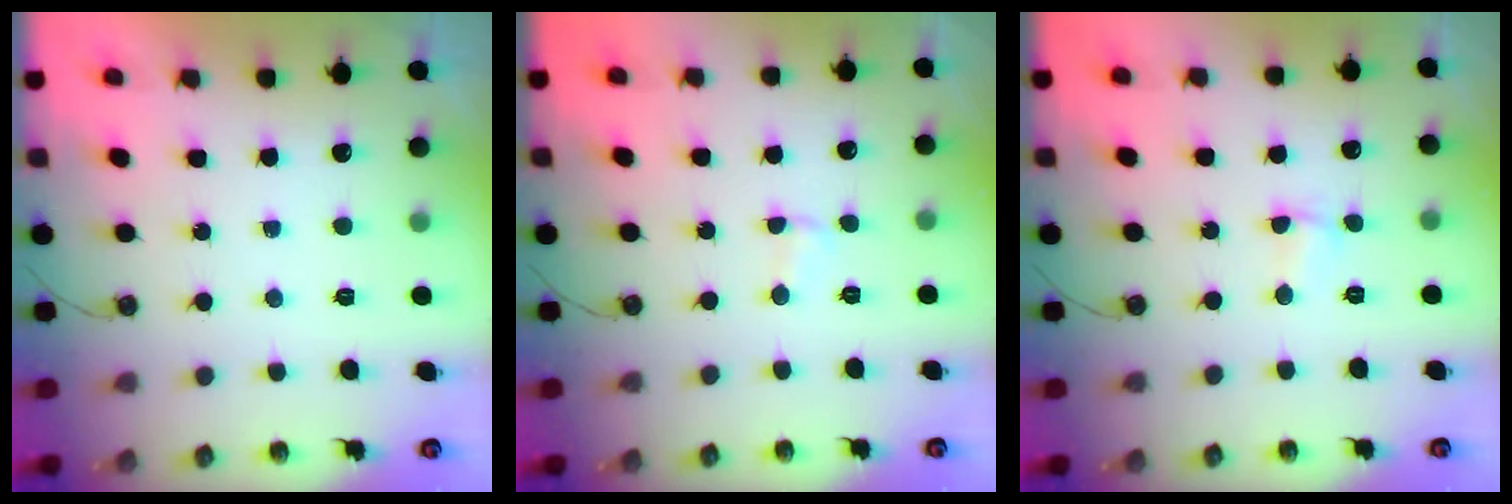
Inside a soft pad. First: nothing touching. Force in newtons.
{"total": 3.7, "press": 1.6, "slide": 3.3}
{"total": 2.2, "press": 2.1, "slide": 0.5}